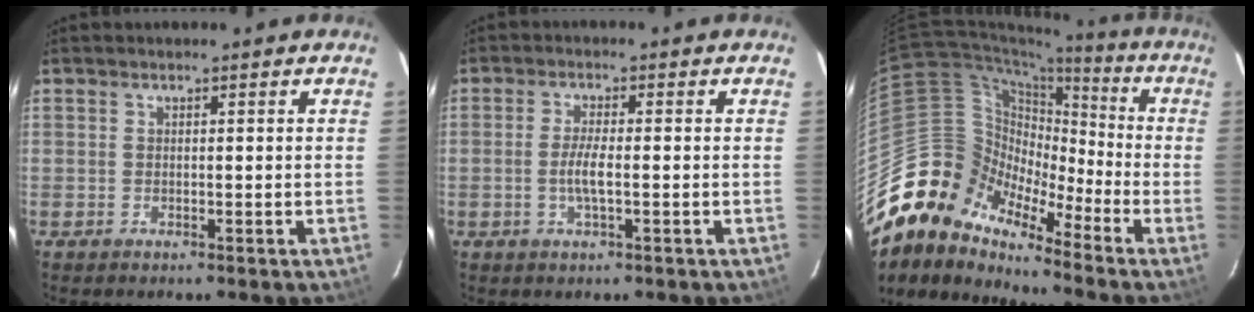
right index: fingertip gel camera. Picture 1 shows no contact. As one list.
[{"total": 3.7, "force": [-1.0, 0.4, 3.5], "torque": [-0.069, 0.000, -0.020]}, {"total": 14.9, "force": [-12.3, 7.0, 4.7], "torque": [-0.083, 0.025, -0.252]}]